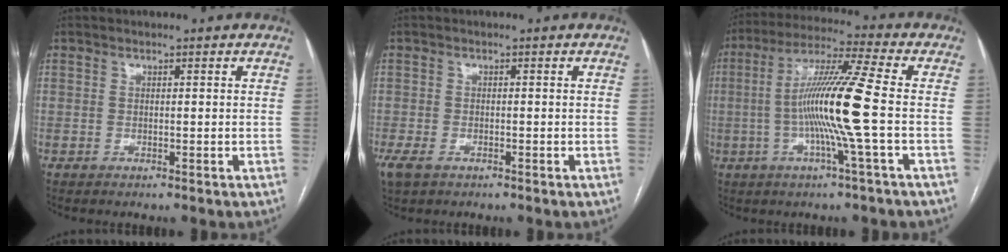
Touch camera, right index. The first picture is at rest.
{"total": 4.7, "force": [-2.8, 2.7, 2.7], "torque": [-0.070, -0.011, -0.047]}
{"total": 13.1, "force": [-1.7, -1.7, 12.8], "torque": [-0.240, -0.001, -0.038]}